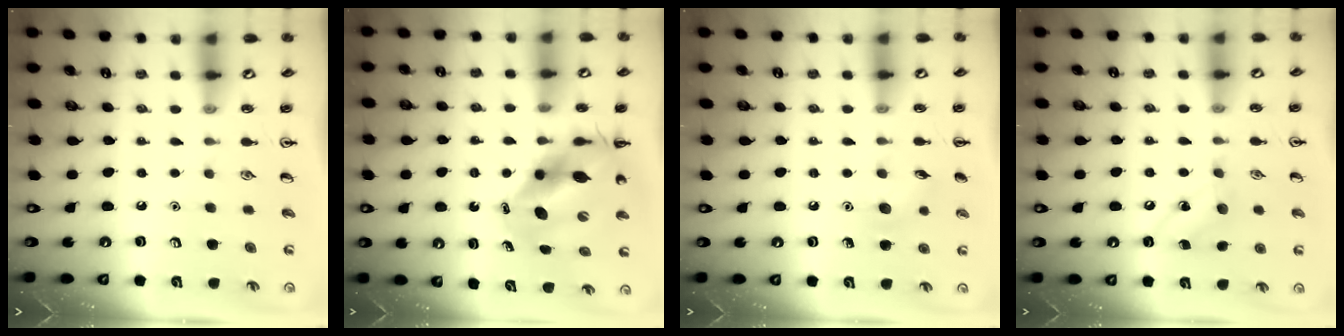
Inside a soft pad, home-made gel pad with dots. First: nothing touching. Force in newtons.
{"total": 11.1, "press": 10.7, "slide": 3.2}
{"total": 6.5, "press": 6.3, "slide": 1.6}
{"total": 6.7, "press": 6.5, "slide": 1.5}